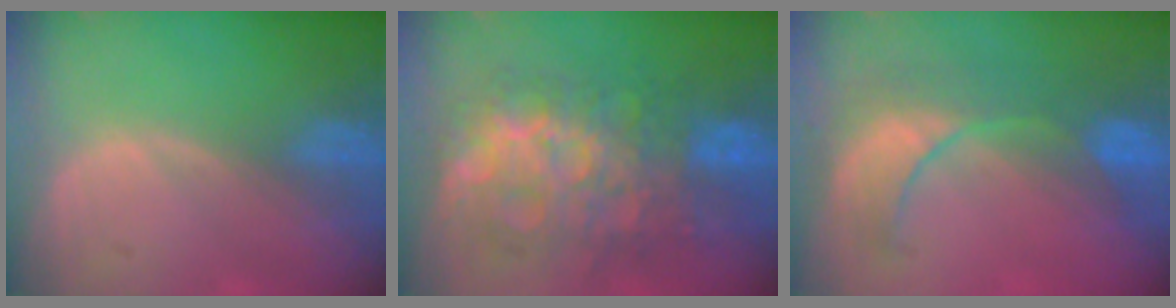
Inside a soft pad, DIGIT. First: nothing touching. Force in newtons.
{"total": 12.5, "press": 12.4, "slide": 1.2}
{"total": 8.3, "press": 8.2, "slide": 1.1}